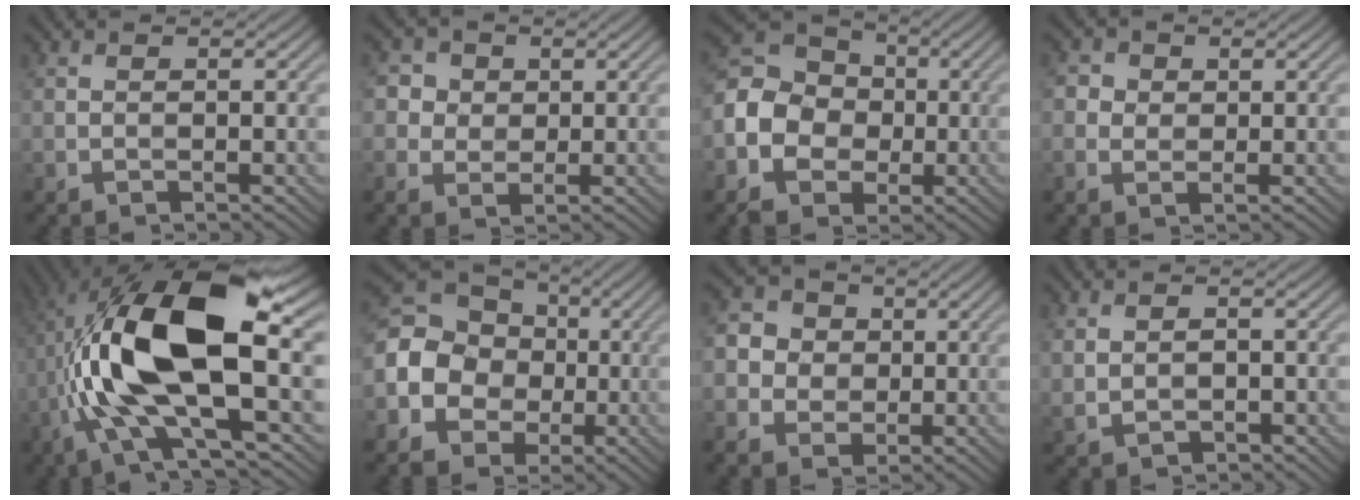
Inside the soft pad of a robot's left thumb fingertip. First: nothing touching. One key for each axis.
{"total": 4.0, "fx": 1.4, "fy": 3.6, "fz": 1.2, "tx": -0.056, "ty": -0.001, "tz": 0.026}
{"total": 11.1, "fx": -2.5, "fy": 9.5, "fz": 5.3, "tx": -0.159, "ty": -0.012, "tz": -0.067}
{"total": 2.8, "fx": 0.7, "fy": 2.4, "fz": 1.2, "tx": -0.044, "ty": 0.003, "tz": 0.016}
{"total": 15.7, "fx": 0.0, "fy": 5.4, "fz": 14.7, "tx": -0.297, "ty": 0.025, "tz": -0.004}
{"total": 13.2, "fx": -1.7, "fy": 11.5, "fz": 6.1, "tx": -0.169, "ty": -0.008, "tz": -0.052}
{"total": 5.7, "fx": 0.4, "fy": 5.3, "fz": 2.0, "tx": -0.076, "ty": 0.012, "tz": 0.001}
{"total": 2.3, "fx": 0.2, "fy": 1.5, "fz": 1.7, "tx": -0.042, "ty": -0.004, "tz": 0.009}